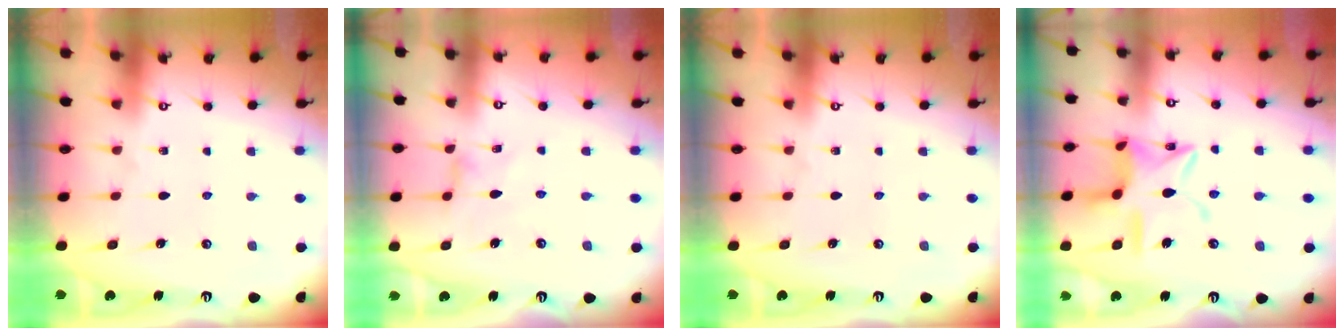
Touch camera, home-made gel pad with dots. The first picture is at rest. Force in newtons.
{"total": 0.8, "press": 0.8, "slide": 0.2}
{"total": 0.0}
{"total": 11.3, "press": 11.2, "slide": 0.7}